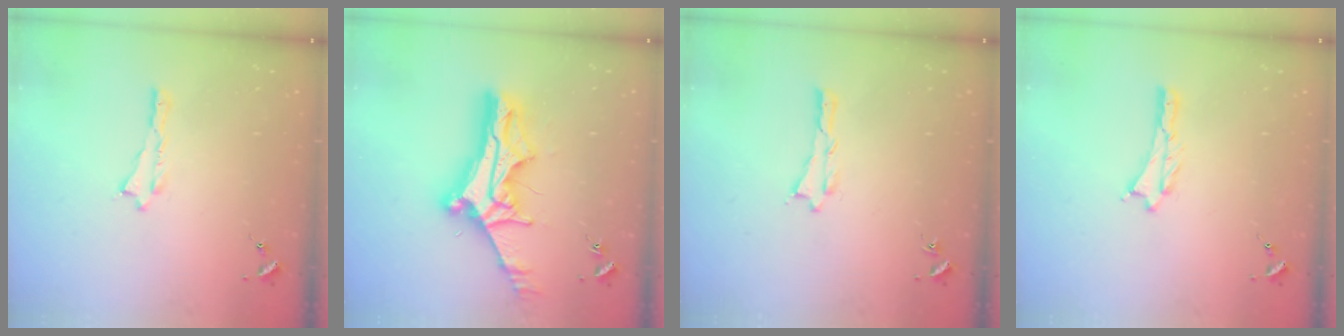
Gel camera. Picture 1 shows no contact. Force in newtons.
{"total": 12.6, "press": 12.6, "slide": 1.0}
{"total": 0.0}
{"total": 0.5, "press": 0.5, "slide": 0.2}